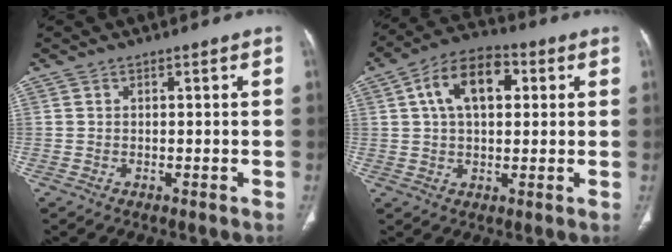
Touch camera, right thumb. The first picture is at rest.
{"total": 11.9, "force": [3.2, 7.0, 9.1], "torque": [-0.142, 0.020, 0.046]}